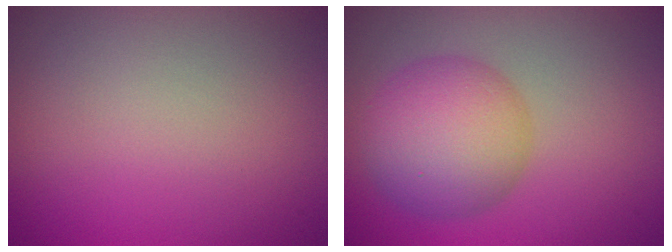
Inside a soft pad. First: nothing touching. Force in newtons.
{"total": 6.7, "press": 6.7, "slide": 0.2}